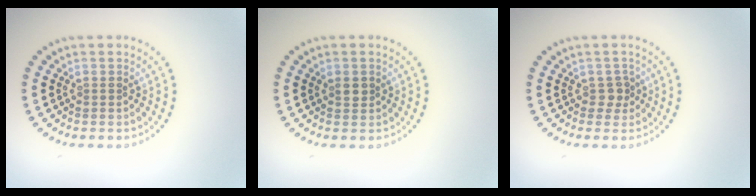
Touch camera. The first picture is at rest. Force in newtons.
{"total": 1.1, "press": 1.0, "slide": 0.3}
{"total": 1.2, "press": 1.0, "slide": 0.7}